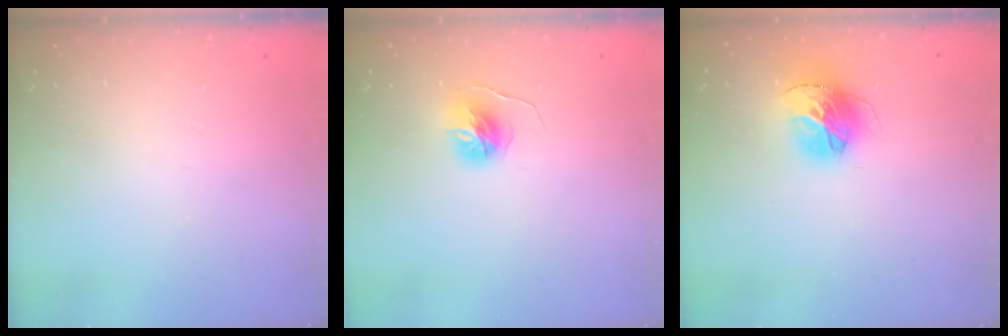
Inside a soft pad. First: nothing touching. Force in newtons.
{"total": 6.4, "press": 6.4, "slide": 0.6}
{"total": 15.1, "press": 15.0, "slide": 1.5}